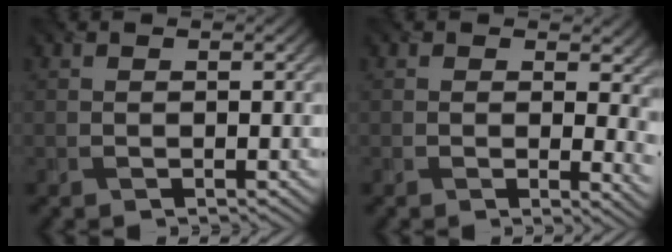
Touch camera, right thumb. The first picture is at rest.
{"total": 5.7, "force": [1.8, 2.6, 4.8], "torque": [-0.051, -0.009, 0.032]}